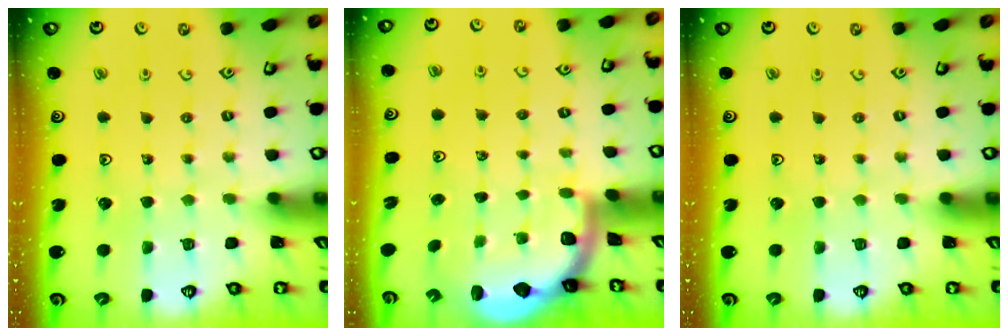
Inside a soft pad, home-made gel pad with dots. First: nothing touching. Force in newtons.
{"total": 2.0, "press": 2.0, "slide": 0.5}
{"total": 0.0}